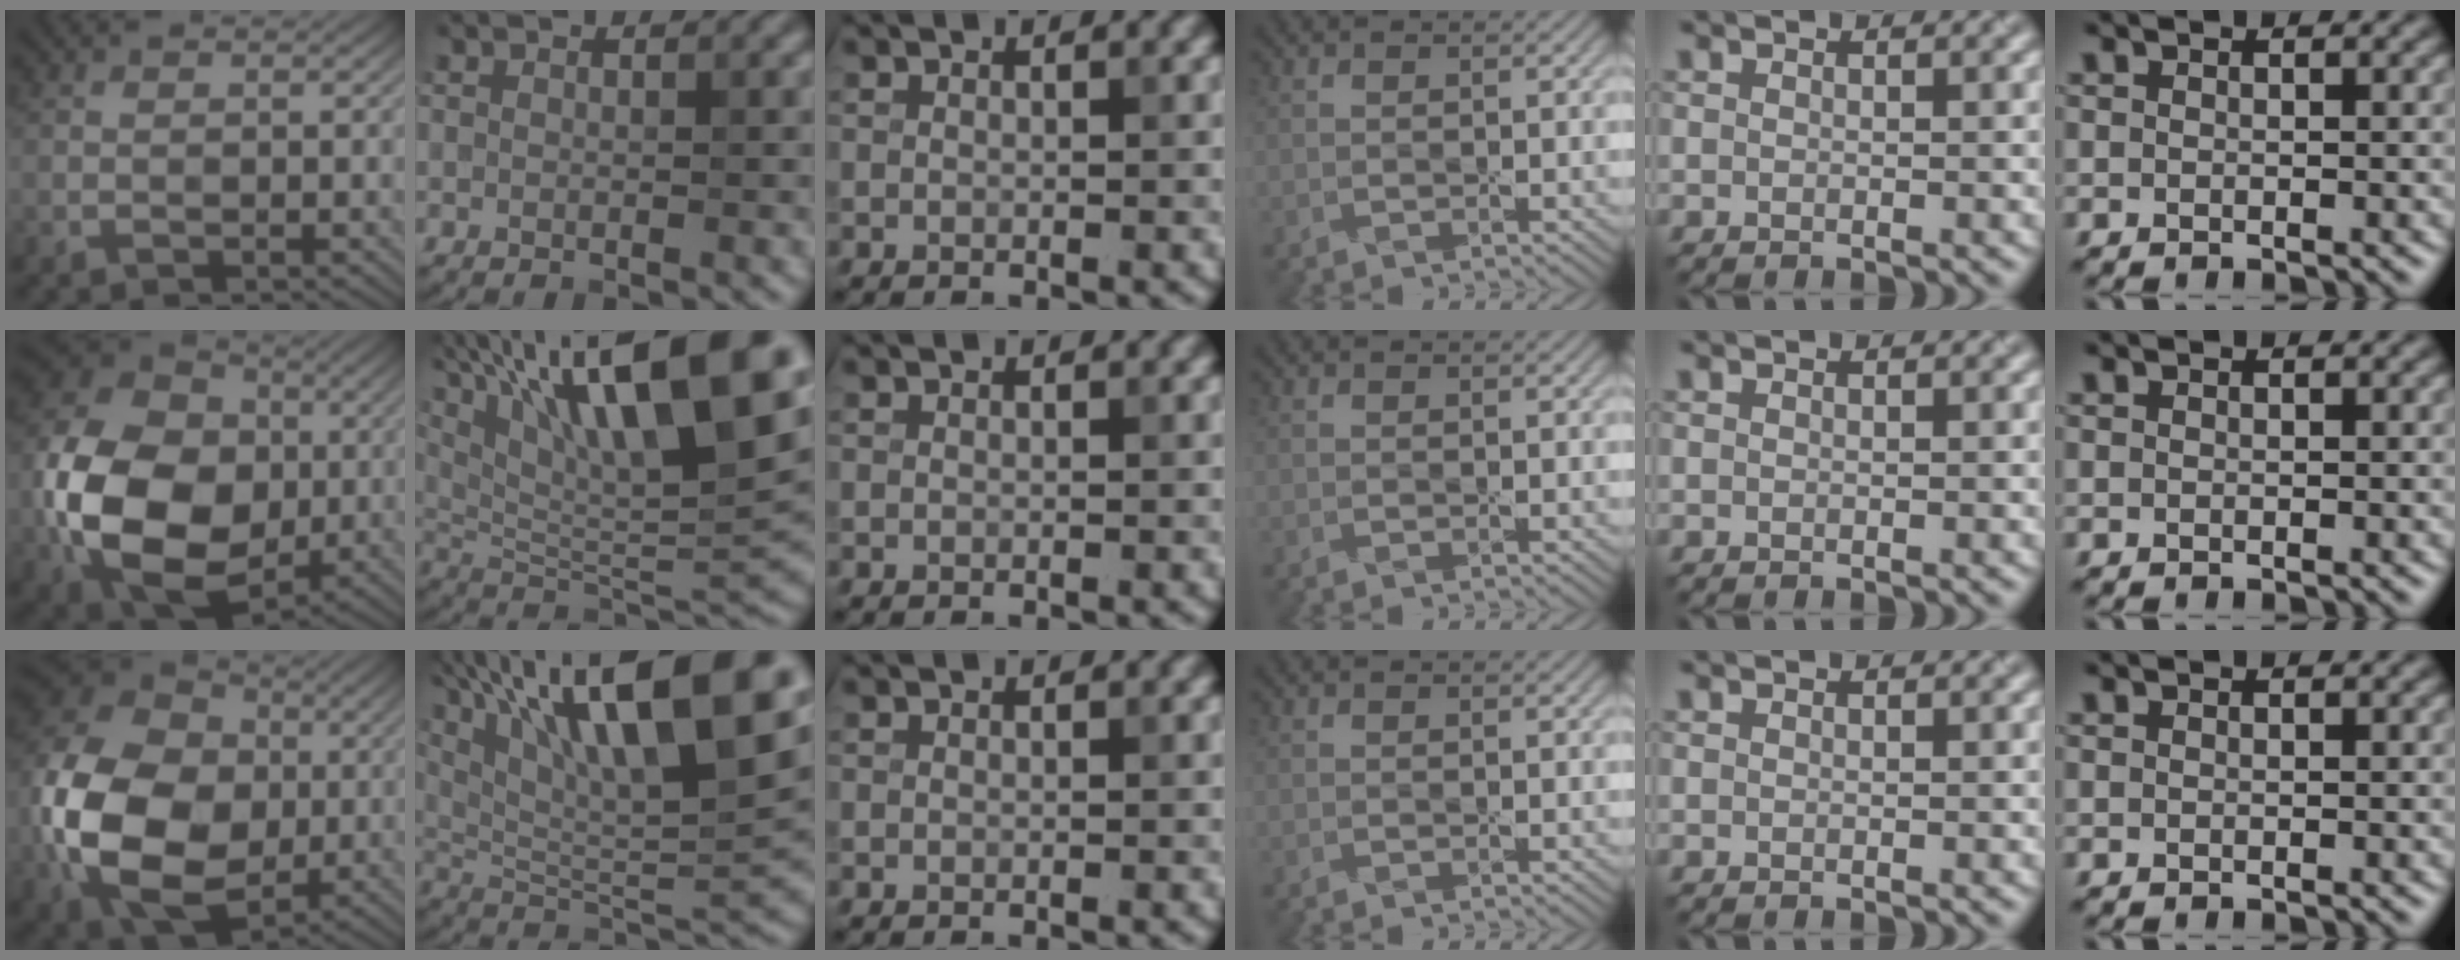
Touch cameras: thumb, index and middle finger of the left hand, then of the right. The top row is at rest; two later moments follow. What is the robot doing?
{"motion": "peel", "object": "plastic wrap"}